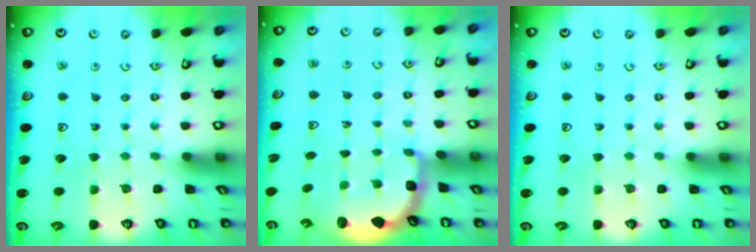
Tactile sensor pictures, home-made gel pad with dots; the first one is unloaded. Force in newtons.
{"total": 2.8, "press": 2.3, "slide": 1.7}
{"total": 0.0}